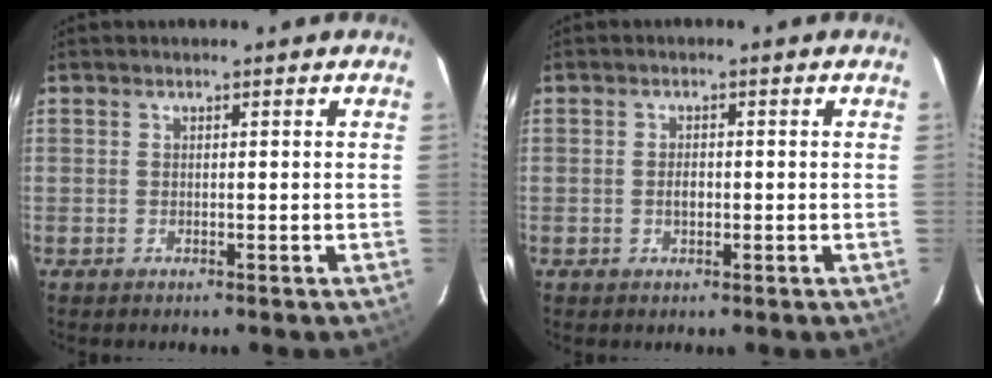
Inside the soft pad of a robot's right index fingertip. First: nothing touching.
{"total": 1.7, "force": [-0.3, 1.1, 1.2], "torque": [-0.022, 0.001, -0.006]}